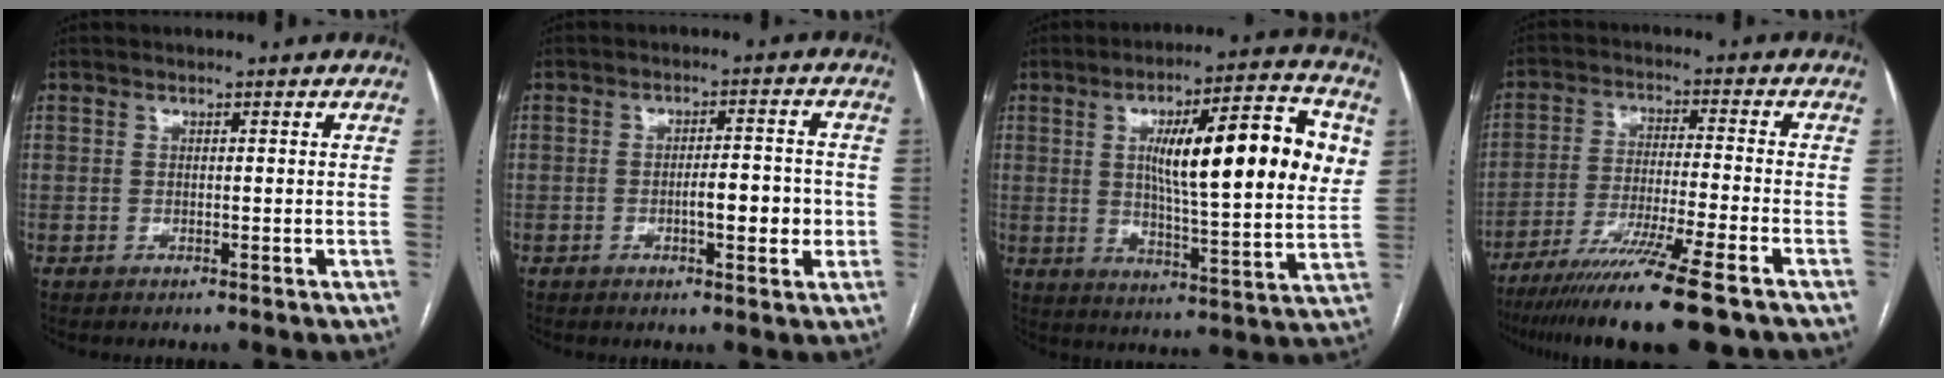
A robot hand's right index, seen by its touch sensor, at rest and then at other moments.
{"total": 5.9, "force": [-1.2, 1.5, 5.5], "torque": [-0.083, 0.008, -0.015]}
{"total": 20.5, "force": [5.0, 3.2, 19.6], "torque": [-0.284, 0.018, 0.069]}
{"total": 15.6, "force": [-11.5, -0.8, 10.6], "torque": [-0.182, -0.050, -0.189]}